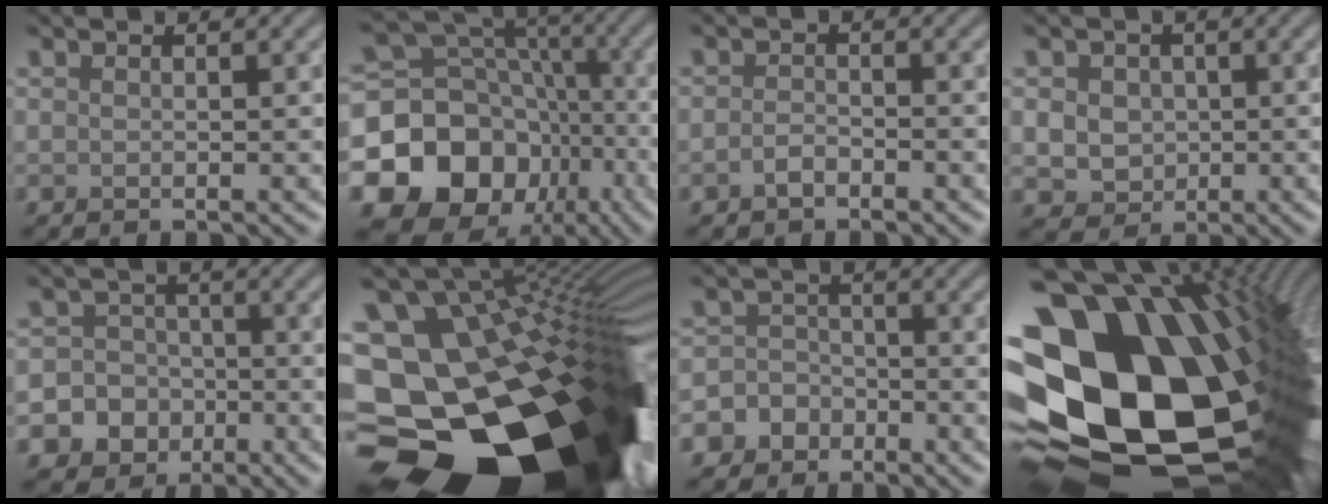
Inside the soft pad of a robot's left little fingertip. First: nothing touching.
{"total": 16.2, "force": [-6.1, 13.3, 7.0], "torque": [-0.144, 0.000, -0.117]}
{"total": 1.3, "force": [-0.9, 0.5, 0.7], "torque": [-0.015, 0.002, -0.020]}
{"total": 3.9, "force": [0.3, 3.4, 1.8], "torque": [-0.028, 0.010, -0.004]}
{"total": 8.8, "force": [-4.0, 7.7, 1.0], "torque": [-0.016, -0.022, -0.086]}
{"total": 21.9, "force": [-8.8, 13.7, 14.7], "torque": [-0.208, -0.026, -0.105]}
{"total": 5.7, "force": [-3.3, 4.6, 0.6], "torque": [0.012, -0.005, -0.079]}
{"total": 22.2, "force": [-1.7, 15.6, 15.7], "torque": [-0.299, -0.091, 0.022]}